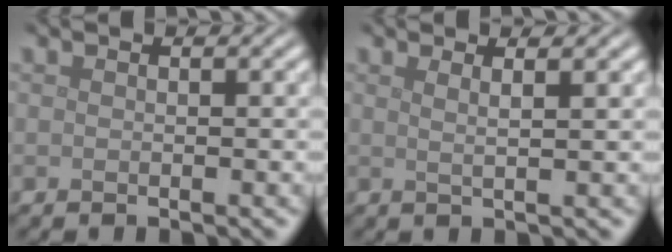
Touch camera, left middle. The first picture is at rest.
{"total": 2.5, "force": [1.3, 1.0, 1.8], "torque": [-0.010, 0.007, -0.007]}